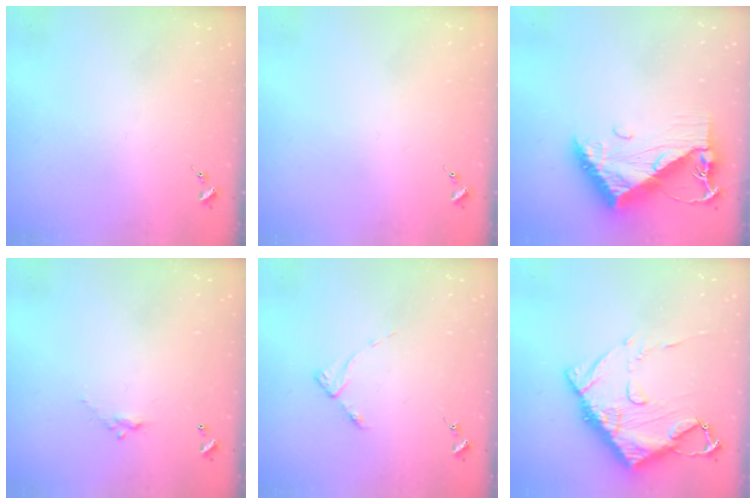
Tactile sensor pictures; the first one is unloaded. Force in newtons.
{"total": 0.0}
{"total": 10.2, "press": 10.2, "slide": 1.0}
{"total": 4.9, "press": 4.9, "slide": 0.2}
{"total": 3.5, "press": 3.5, "slide": 0.6}
{"total": 14.3, "press": 14.2, "slide": 1.3}